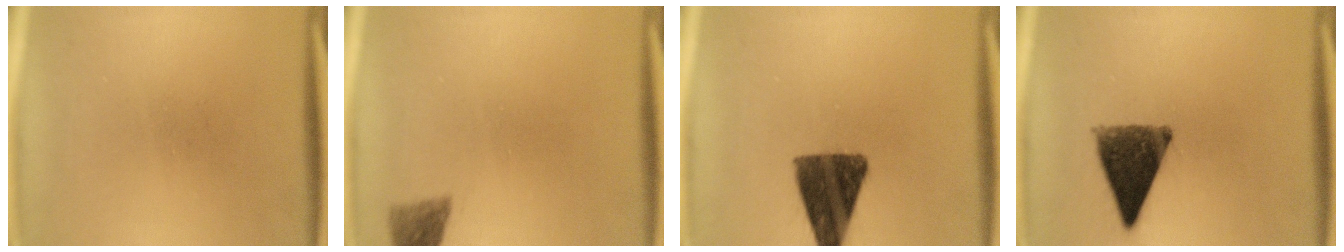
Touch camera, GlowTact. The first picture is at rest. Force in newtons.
{"total": 2.8}
{"total": 12.4}
{"total": 10.4}